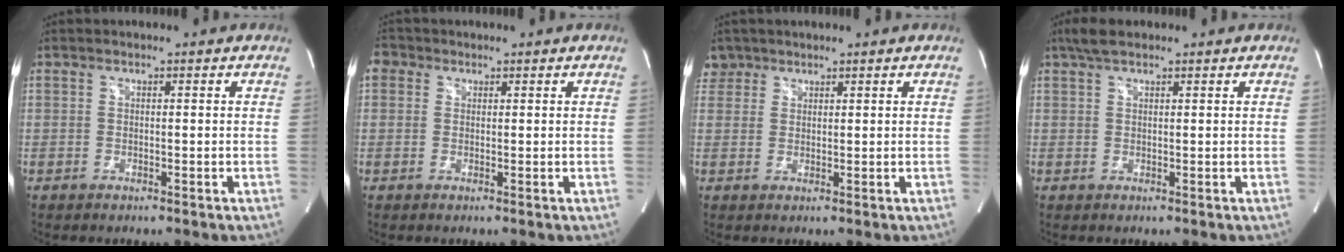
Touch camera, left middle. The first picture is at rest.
{"total": 2.5, "force": [1.0, 2.2, 0.6], "torque": [-0.009, 0.014, 0.015]}
{"total": 3.2, "force": [2.3, 2.2, -0.2], "torque": [0.010, 0.009, 0.044]}
{"total": 3.2, "force": [2.3, 1.3, 1.8], "torque": [-0.039, 0.018, 0.044]}